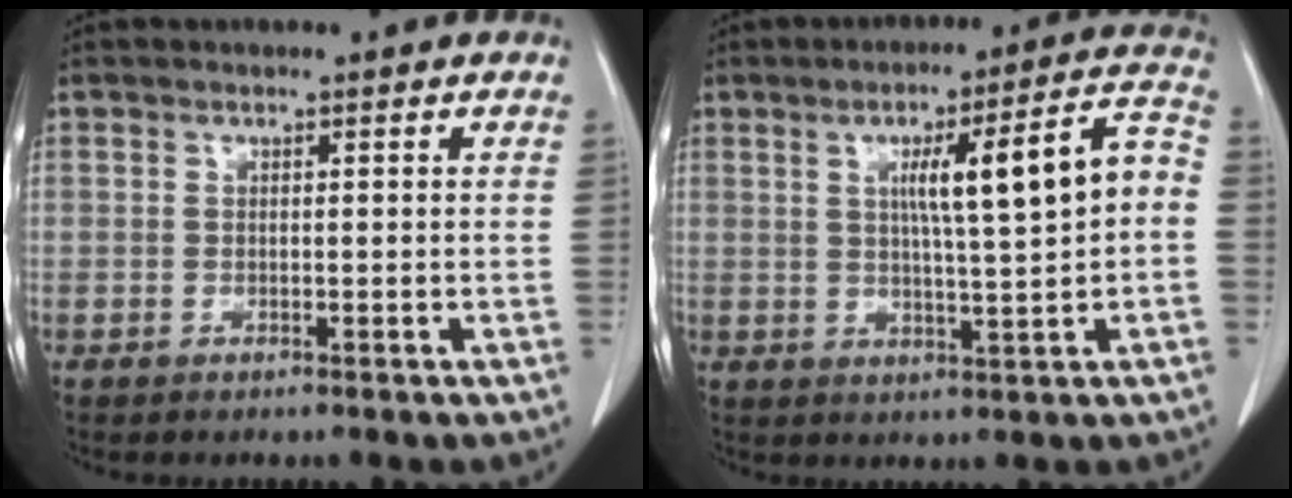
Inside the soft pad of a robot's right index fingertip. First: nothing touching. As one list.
[{"total": 11.7, "force": [0.9, 0.7, 11.7], "torque": [-0.168, 0.028, 0.017]}]